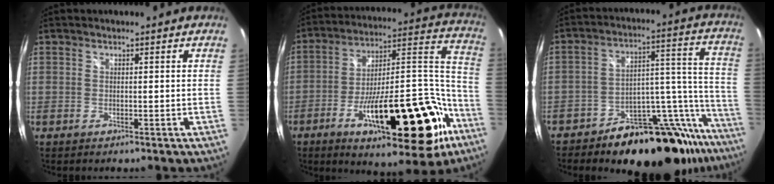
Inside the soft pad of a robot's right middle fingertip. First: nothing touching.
{"total": 28.9, "force": [-14.8, 10.2, 22.6], "torque": [-0.325, 0.021, -0.224]}
{"total": 23.5, "force": [-19.7, 8.9, 9.2], "torque": [-0.085, 0.054, -0.273]}